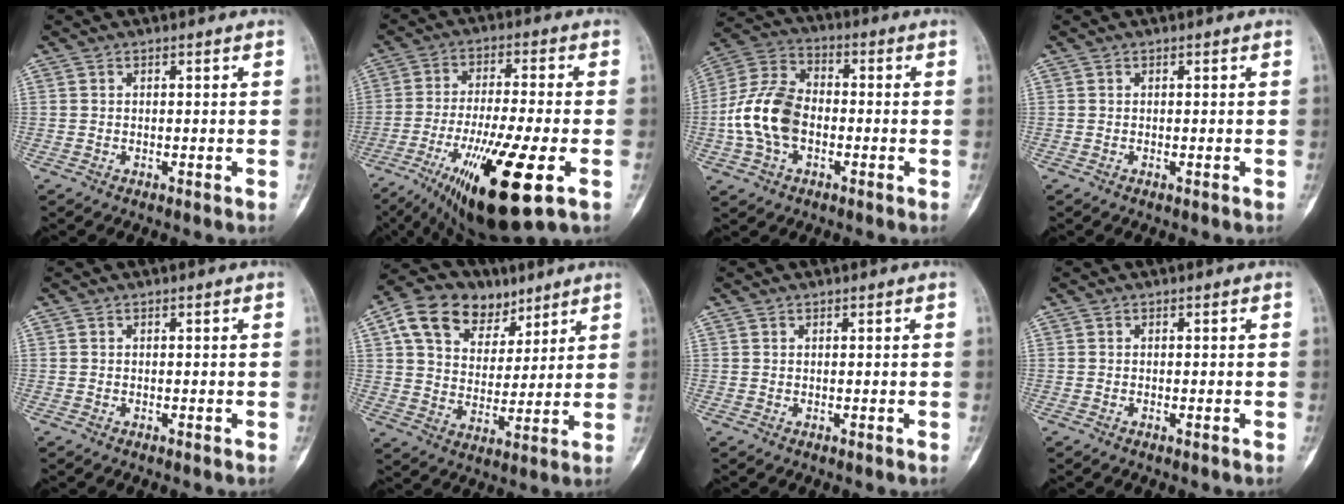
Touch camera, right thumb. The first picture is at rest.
{"total": 19.4, "force": [-7.8, 4.0, 17.3], "torque": [-0.316, -0.010, -0.122]}
{"total": 13.2, "force": [-2.3, 8.7, 9.6], "torque": [-0.189, 0.034, -0.051]}
{"total": 0.0}
{"total": 0.0}
{"total": 16.2, "force": [8.8, 11.1, 7.9], "torque": [-0.104, -0.011, 0.157]}
{"total": 0.0}
{"total": 0.0}